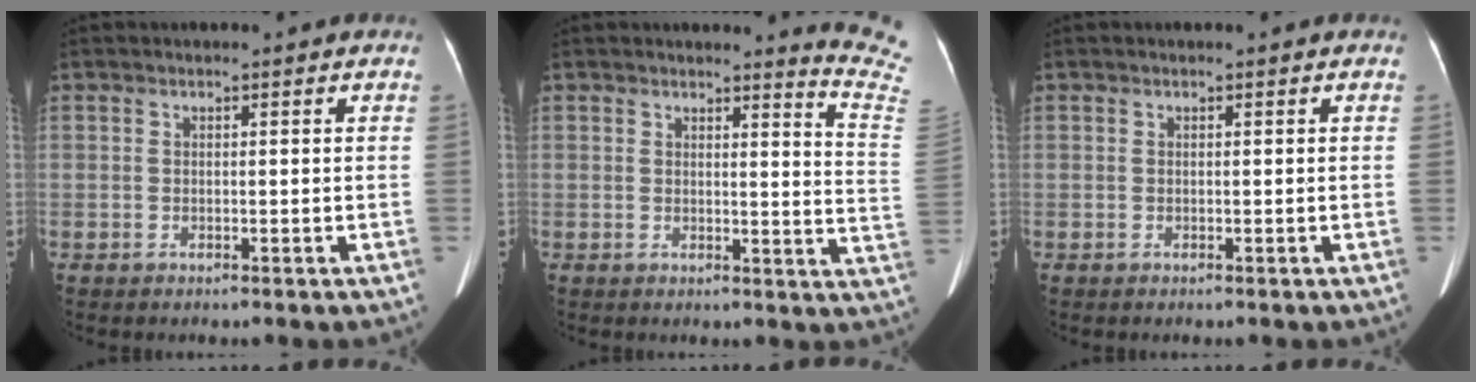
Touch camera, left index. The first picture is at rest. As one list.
[{"total": 9.2, "force": [9.1, -1.5, 0.8], "torque": [-0.006, -0.122, 0.073]}, {"total": 0.0}]